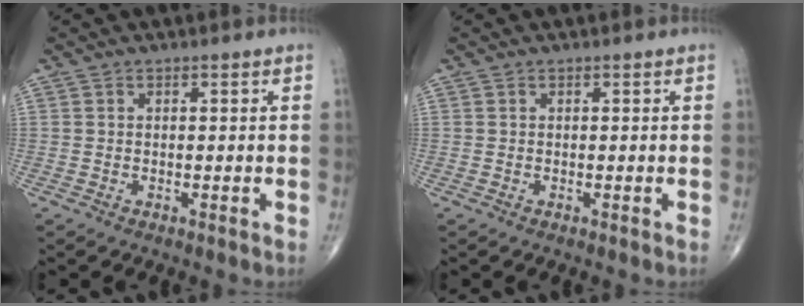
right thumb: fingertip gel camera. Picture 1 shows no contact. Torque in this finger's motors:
{"motor_torque": [0.00, 0.00, -0.02, -0.05, 0.00]}